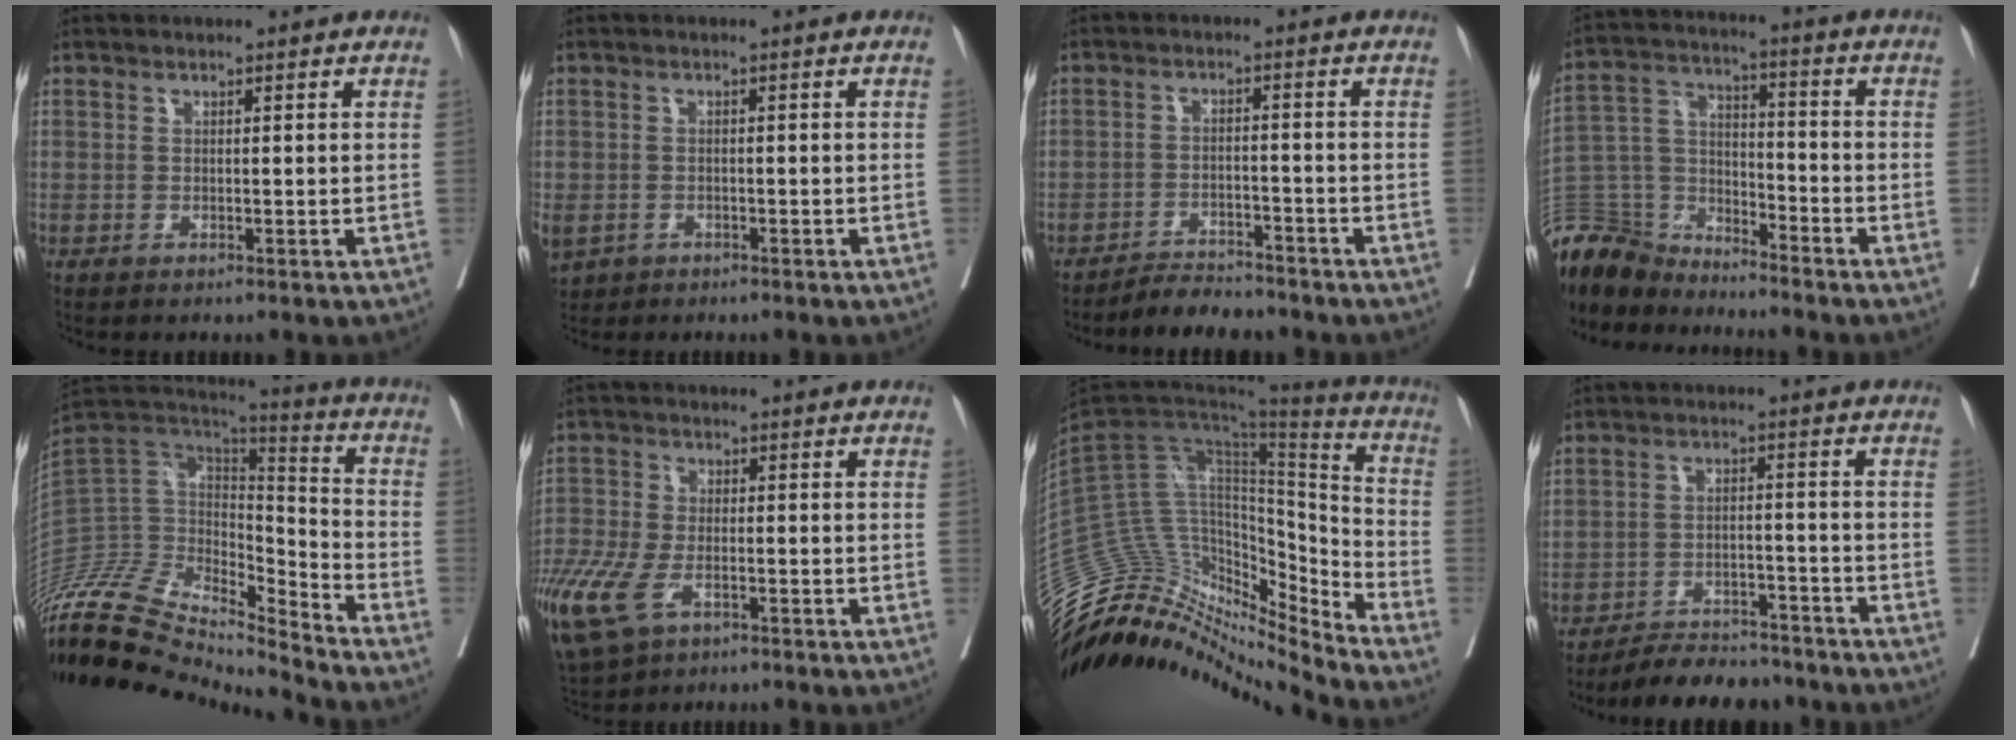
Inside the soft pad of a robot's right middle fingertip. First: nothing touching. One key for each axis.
{"total": 6.5, "fx": -3.6, "fy": 4.6, "fz": 2.8, "tx": -0.086, "ty": -0.007, "tz": -0.053}
{"total": 4.6, "fx": -4.5, "fy": 1.1, "fz": 0.5, "tx": -0.009, "ty": -0.008, "tz": -0.075}
{"total": 15.0, "fx": -14.1, "fy": 3.8, "fz": 3.2, "tx": -0.069, "ty": 0.015, "tz": -0.269}
{"total": 26.7, "fx": -24.2, "fy": 5.5, "fz": 9.9, "tx": -0.243, "ty": 0.013, "tz": -0.412}
{"total": 17.1, "fx": -9.1, "fy": 9.4, "fz": 11.1, "tx": -0.322, "ty": -0.025, "tz": -0.165}
{"total": 26.2, "fx": -24.8, "fy": 4.8, "fz": 7.2, "tx": -0.151, "ty": 0.049, "tz": -0.386}
{"total": 8.9, "fx": -8.2, "fy": 3.0, "fz": 2.0, "tx": -0.022, "ty": 0.006, "tz": -0.124}